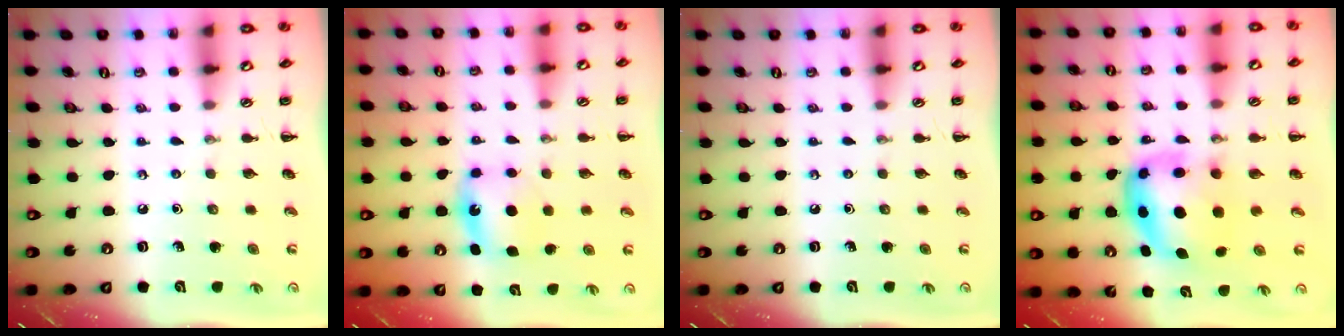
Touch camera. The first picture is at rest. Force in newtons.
{"total": 5.7, "press": 5.6, "slide": 1.1}
{"total": 0.0}
{"total": 6.3, "press": 6.1, "slide": 1.6}